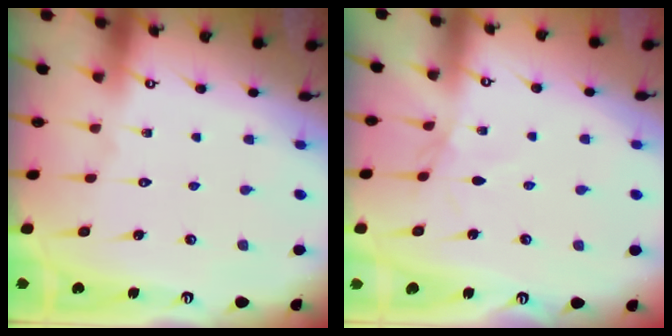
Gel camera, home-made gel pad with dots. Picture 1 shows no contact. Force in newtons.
{"total": 1.7, "press": 1.7, "slide": 0.4}